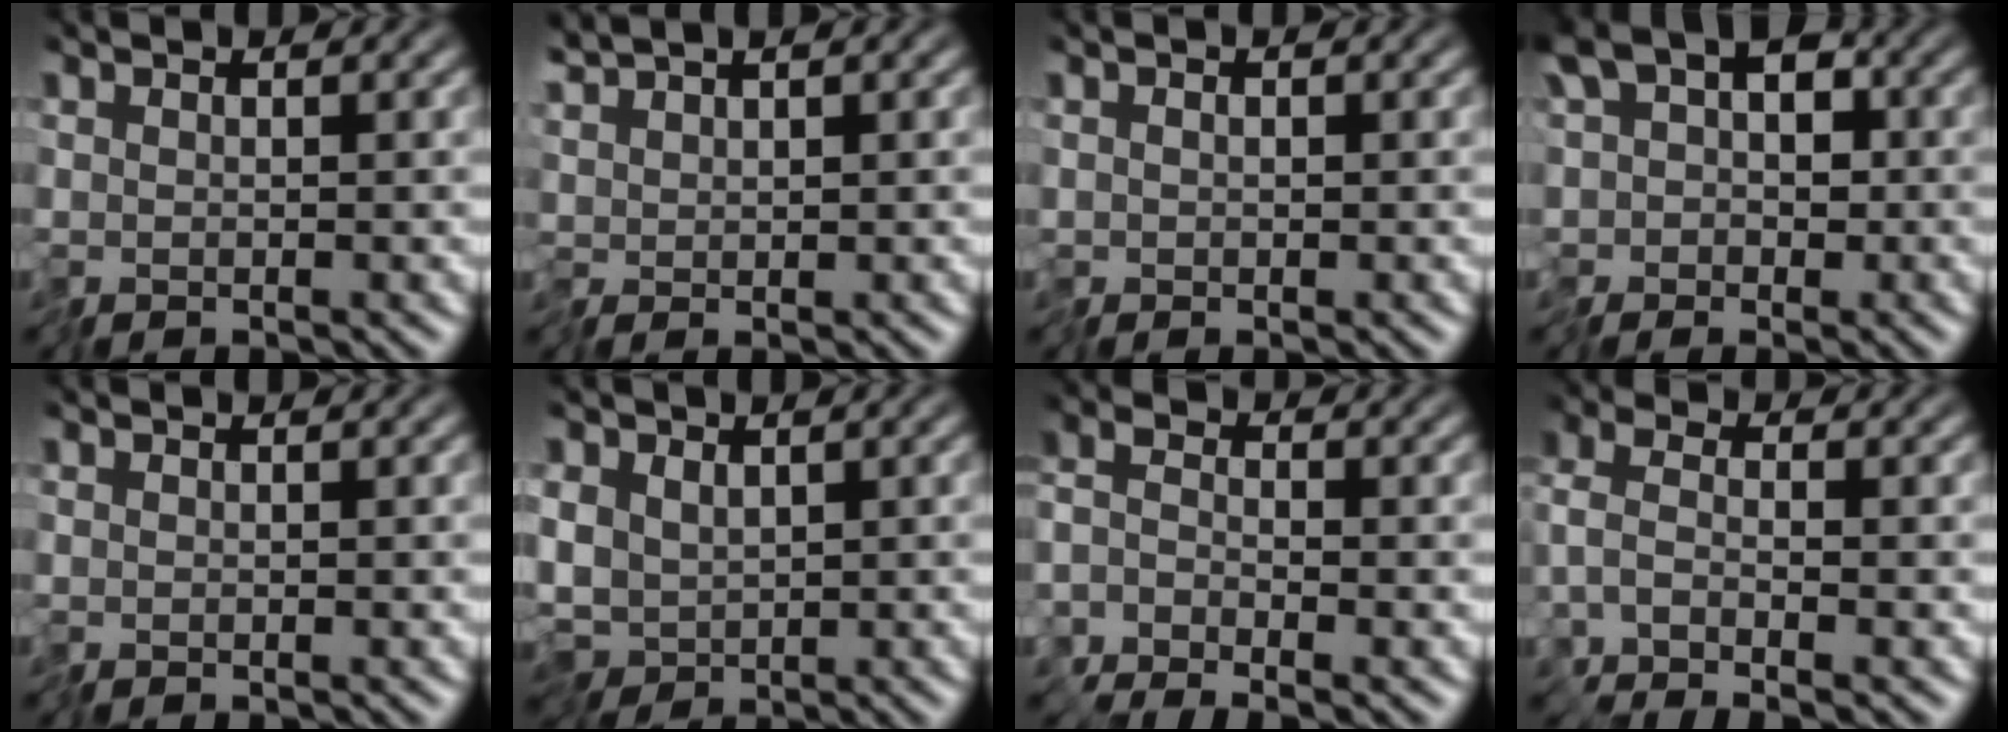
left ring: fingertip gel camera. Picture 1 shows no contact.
{"total": 1.6, "force": [1.4, 0.4, 0.6], "torque": [-0.022, 0.007, 0.031]}
{"total": 0.6, "force": [-0.2, 0.4, 0.4], "torque": [-0.008, 0.000, -0.006]}
{"total": 6.0, "force": [0.4, 4.4, 4.0], "torque": [-0.076, 0.000, -0.002]}
{"total": 0.0}
{"total": 4.6, "force": [-0.3, 3.5, 2.9], "torque": [-0.057, -0.011, -0.001]}
{"total": 1.6, "force": [-1.6, 0.2, 0.3], "torque": [-0.007, 0.000, -0.044]}
{"total": 1.7, "force": [-1.3, 0.2, 1.1], "torque": [-0.033, 0.003, -0.036]}